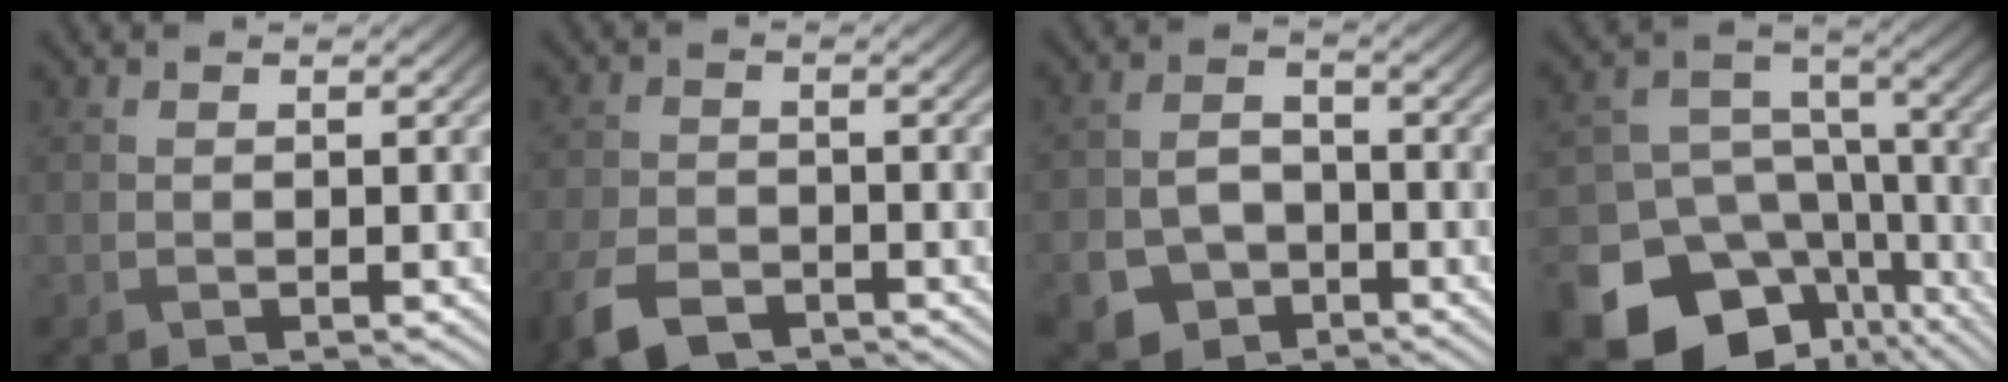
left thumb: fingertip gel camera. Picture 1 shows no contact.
{"total": 6.7, "force": [-4.4, 3.5, 3.6], "torque": [-0.082, -0.019, -0.088]}
{"total": 6.6, "force": [-3.7, 4.8, 2.7], "torque": [-0.050, -0.013, -0.070]}
{"total": 20.8, "force": [-11.1, 15.7, 7.8], "torque": [-0.175, -0.077, -0.157]}